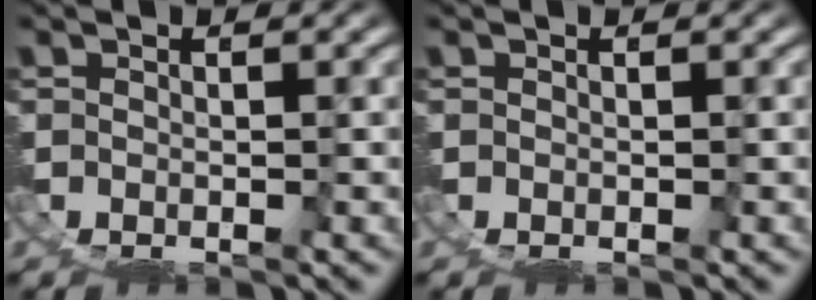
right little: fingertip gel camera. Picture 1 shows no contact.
{"total": 0.0}